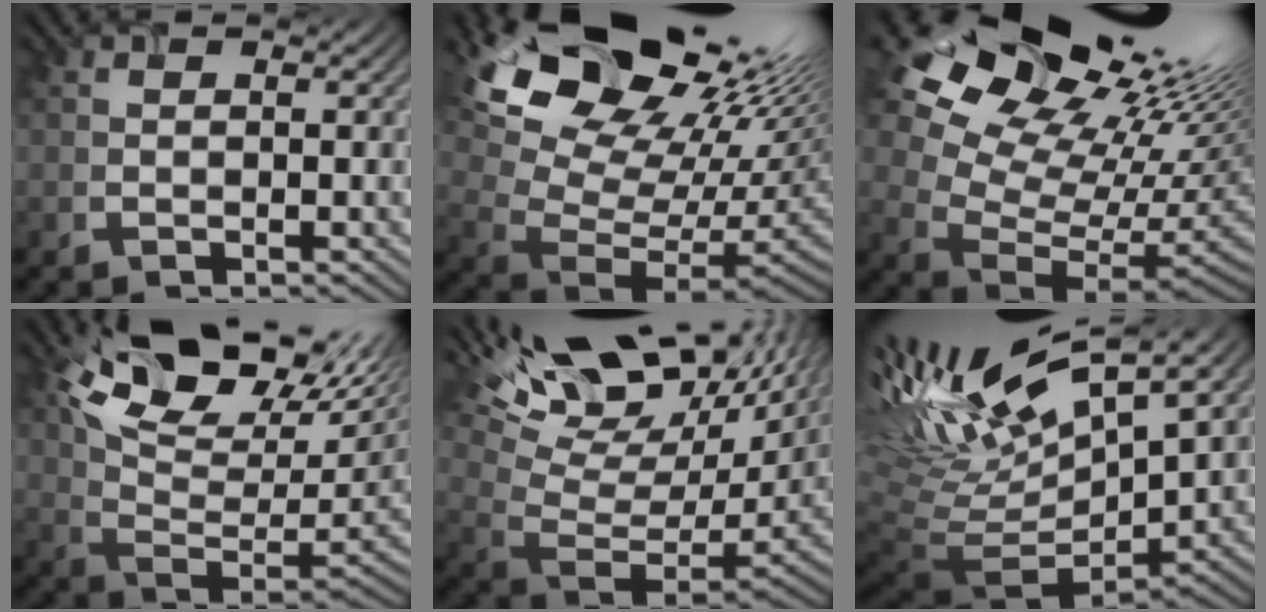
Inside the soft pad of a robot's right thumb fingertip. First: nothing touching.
{"total": 19.4, "force": [10.7, 11.0, 12.0], "torque": [-0.211, 0.034, 0.197]}
{"total": 19.7, "force": [9.9, 11.4, 12.6], "torque": [-0.234, 0.035, 0.185]}
{"total": 16.2, "force": [9.3, 6.7, 11.4], "torque": [-0.227, 0.007, 0.163]}
{"total": 18.8, "force": [12.6, 7.2, 12.0], "torque": [-0.232, 0.023, 0.193]}
{"total": 16.8, "force": [6.7, 7.2, 13.7], "torque": [-0.272, 0.005, 0.157]}